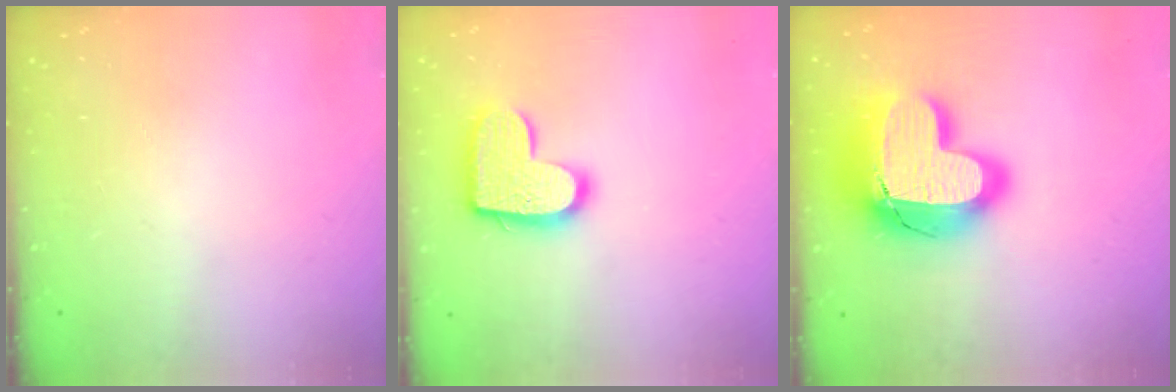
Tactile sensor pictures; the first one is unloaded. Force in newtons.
{"total": 14.6, "press": 14.6, "slide": 0.9}
{"total": 23.0, "press": 22.9, "slide": 1.6}